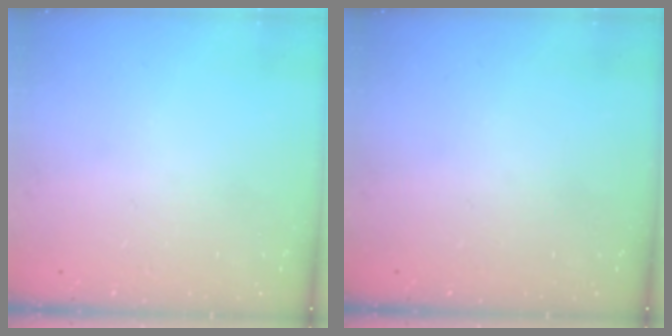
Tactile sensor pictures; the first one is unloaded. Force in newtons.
{"total": 0.0}